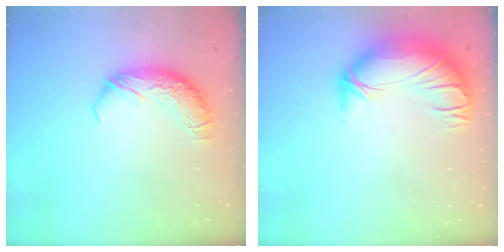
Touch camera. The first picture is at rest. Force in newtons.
{"total": 3.7, "press": 2.0, "slide": 3.1}